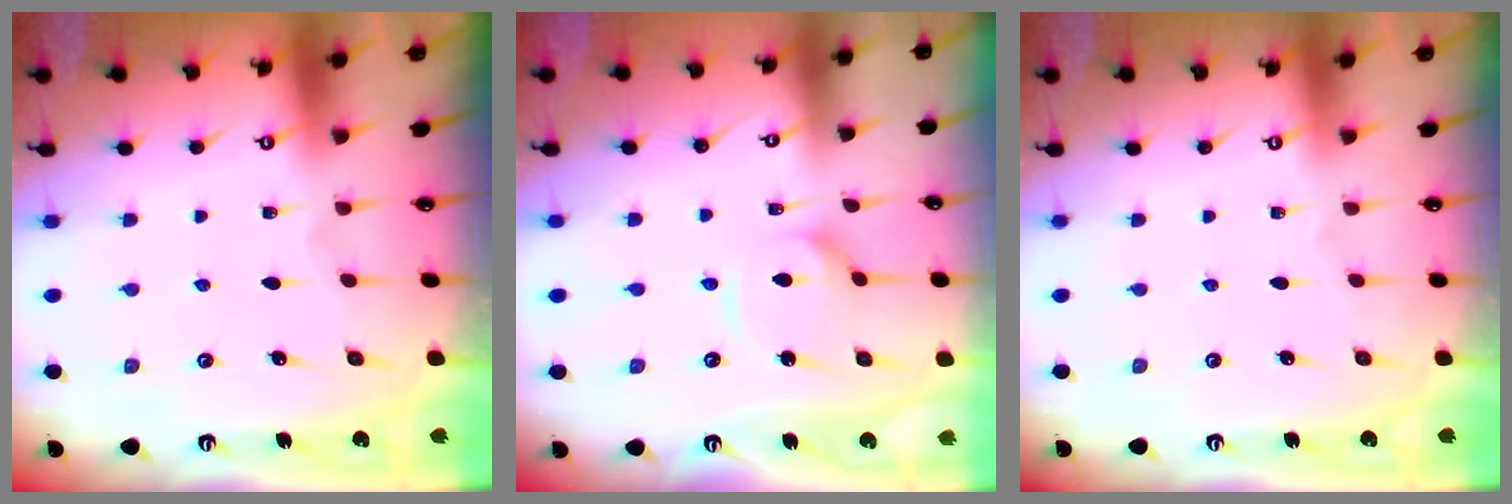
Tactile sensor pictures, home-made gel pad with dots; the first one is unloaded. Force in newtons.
{"total": 4.6, "press": 4.6, "slide": 0.4}
{"total": 0.0}